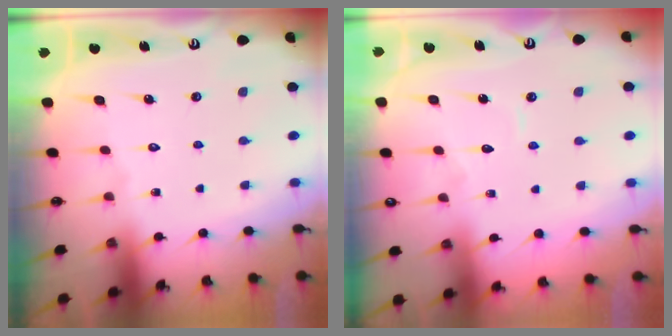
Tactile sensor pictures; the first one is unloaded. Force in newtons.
{"total": 3.3, "press": 3.3, "slide": 0.2}